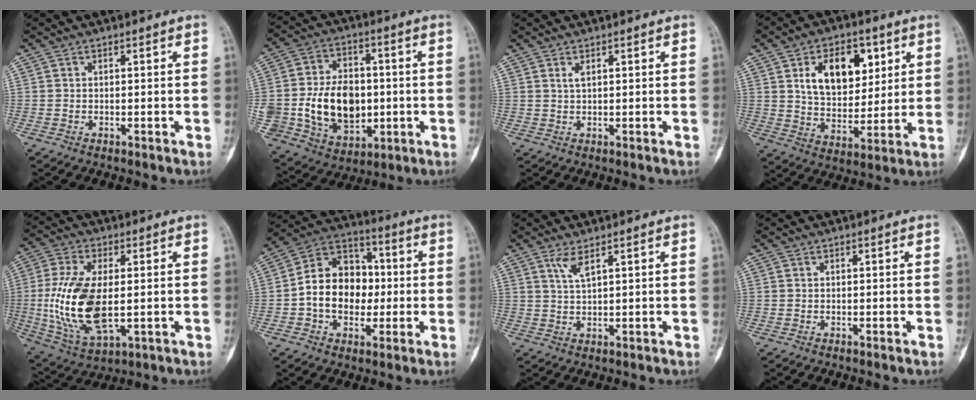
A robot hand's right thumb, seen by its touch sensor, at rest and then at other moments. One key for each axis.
{"total": 19.2, "fx": -1.4, "fy": 14.1, "fz": 13.0, "tx": -0.215, "ty": 0.010, "tz": -0.002}
{"total": 1.2, "fx": 0.7, "fy": 0.5, "fz": 1.0, "tx": -0.021, "ty": 0.001, "tz": 0.016}
{"total": 14.8, "fx": 5.4, "fy": 9.4, "fz": 10.1, "tx": -0.113, "ty": -0.021, "tz": 0.098}
{"total": 16.7, "fx": -0.6, "fy": 8.2, "fz": 14.6, "tx": -0.302, "ty": -0.010, "tz": 0.000}
{"total": 14.6, "fx": -1.0, "fy": 11.1, "fz": 9.5, "tx": -0.113, "ty": 0.037, "tz": -0.024}
{"total": 2.9, "fx": 1.7, "fy": 0.5, "fz": 2.3, "tx": -0.054, "ty": -0.011, "tz": 0.041}
{"total": 0.0}